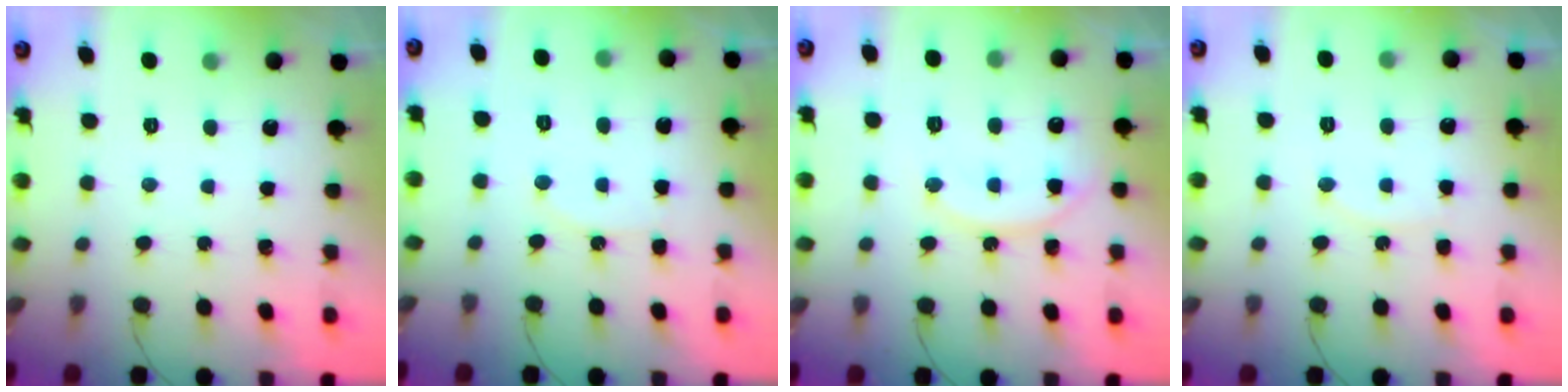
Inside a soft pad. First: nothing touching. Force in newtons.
{"total": 7.8, "press": 7.7, "slide": 0.7}
{"total": 11.0, "press": 11.0, "slide": 0.7}
{"total": 5.6, "press": 5.6, "slide": 0.2}